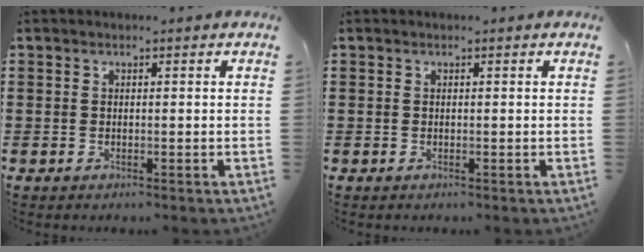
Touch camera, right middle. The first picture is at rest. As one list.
[{"total": 0.0}]